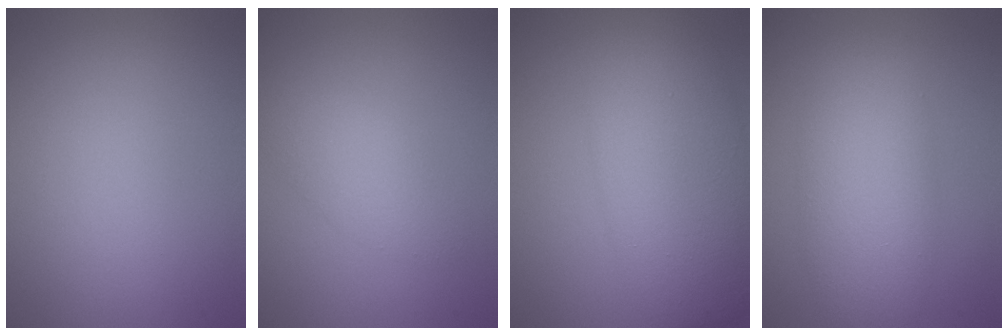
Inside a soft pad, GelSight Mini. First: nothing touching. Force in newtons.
{"total": 2.5, "press": 2.5, "slide": 0.2}
{"total": 8.2, "press": 8.2, "slide": 0.2}
{"total": 5.7, "press": 5.7, "slide": 0.1}